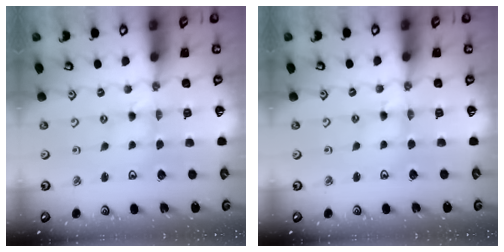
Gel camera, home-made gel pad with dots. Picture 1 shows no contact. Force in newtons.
{"total": 2.1, "press": 2.1, "slide": 0.3}